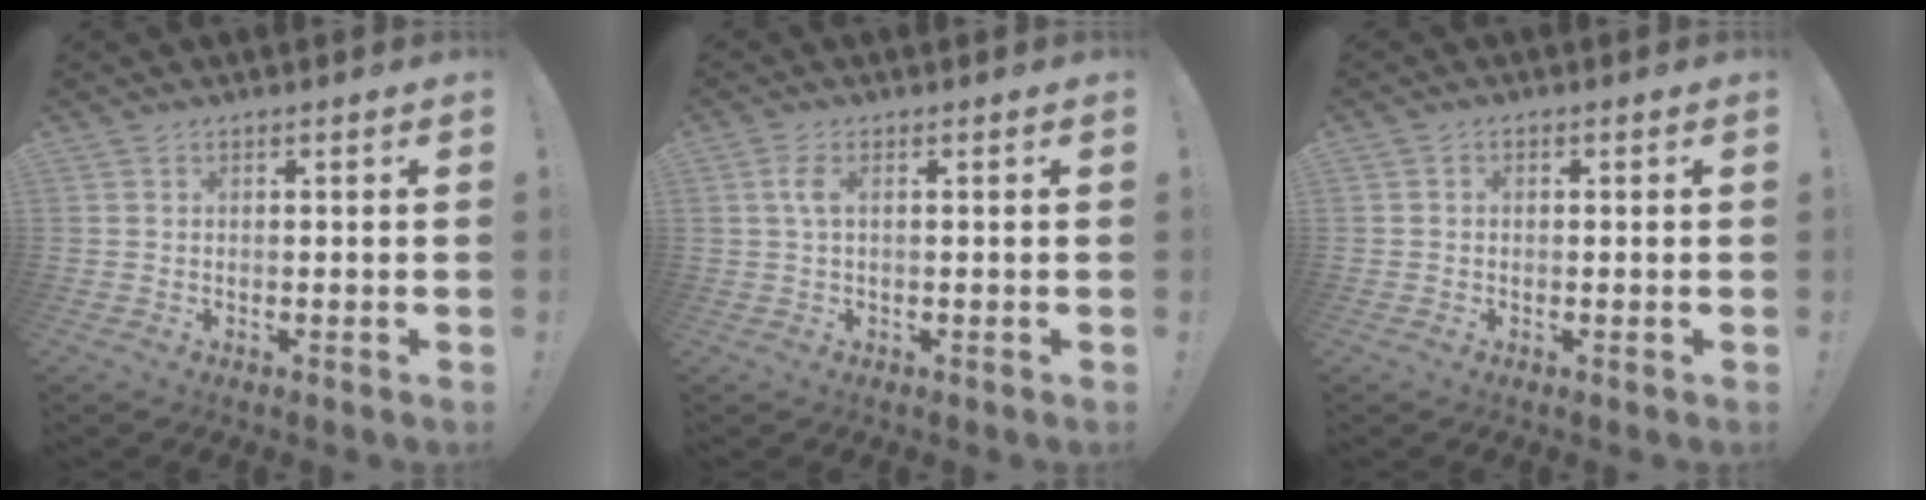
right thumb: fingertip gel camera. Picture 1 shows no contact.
{"total": 3.3, "force": [0.5, 0.9, 3.1], "torque": [-0.068, 0.003, 0.006]}
{"total": 0.9, "force": [-0.4, 0.6, 0.3], "torque": [-0.005, 0.003, -0.008]}